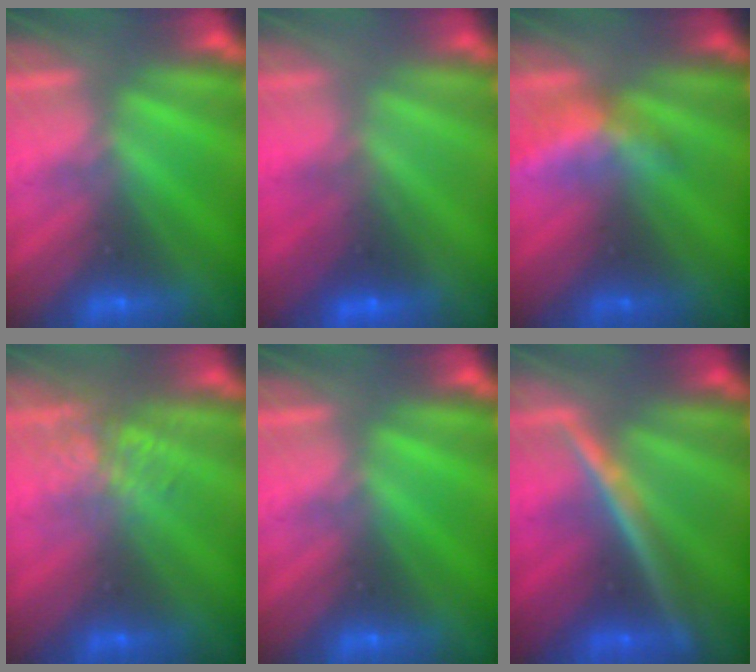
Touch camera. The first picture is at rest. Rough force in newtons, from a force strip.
{"total": 1.9}
{"total": 2.3}
{"total": 3.1}
{"total": 0.0}
{"total": 5.3}